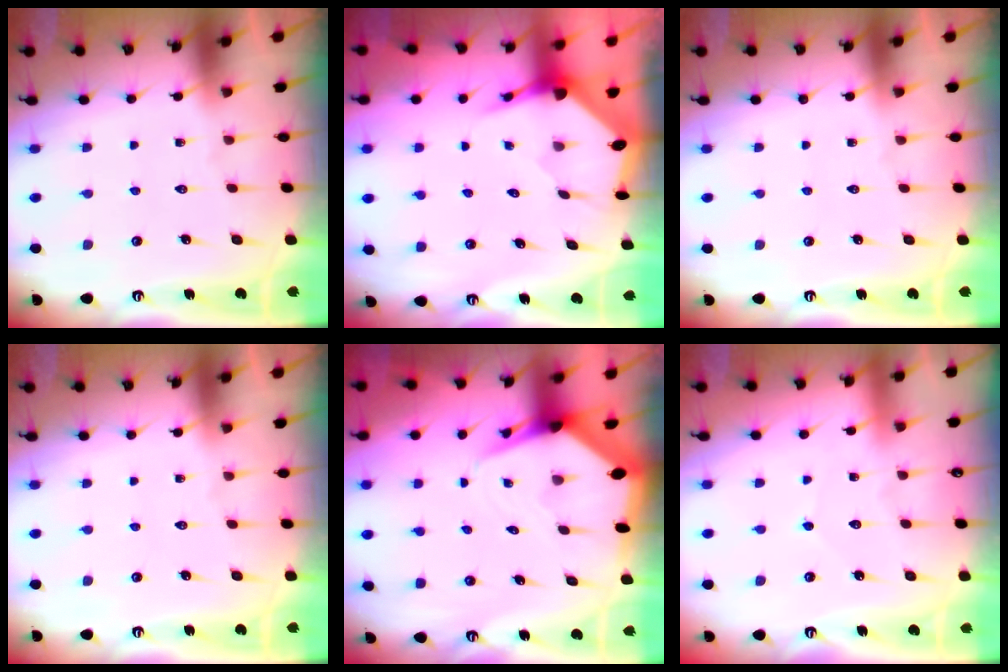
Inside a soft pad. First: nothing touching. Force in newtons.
{"total": 3.5, "press": 3.5, "slide": 0.5}
{"total": 0.0}
{"total": 0.0}
{"total": 5.3, "press": 5.3, "slide": 0.7}
{"total": 2.8, "press": 2.7, "slide": 0.4}